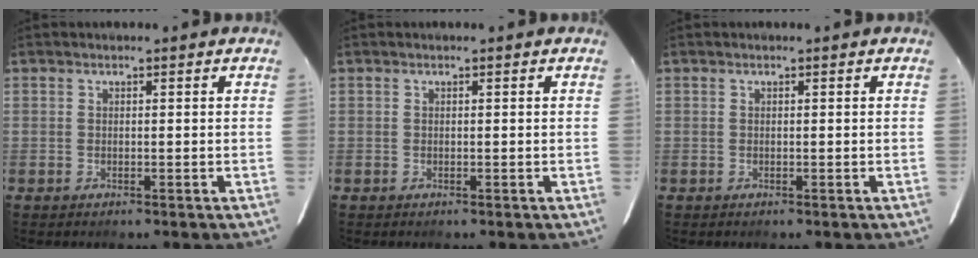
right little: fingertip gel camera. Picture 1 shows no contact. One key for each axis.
{"total": 0.0}
{"total": 0.0}